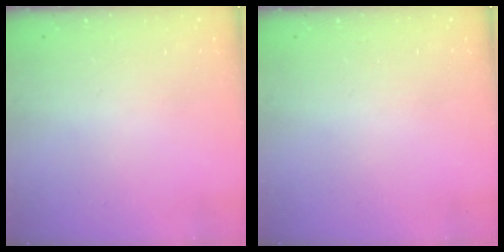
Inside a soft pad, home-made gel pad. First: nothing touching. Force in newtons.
{"total": 0.0}